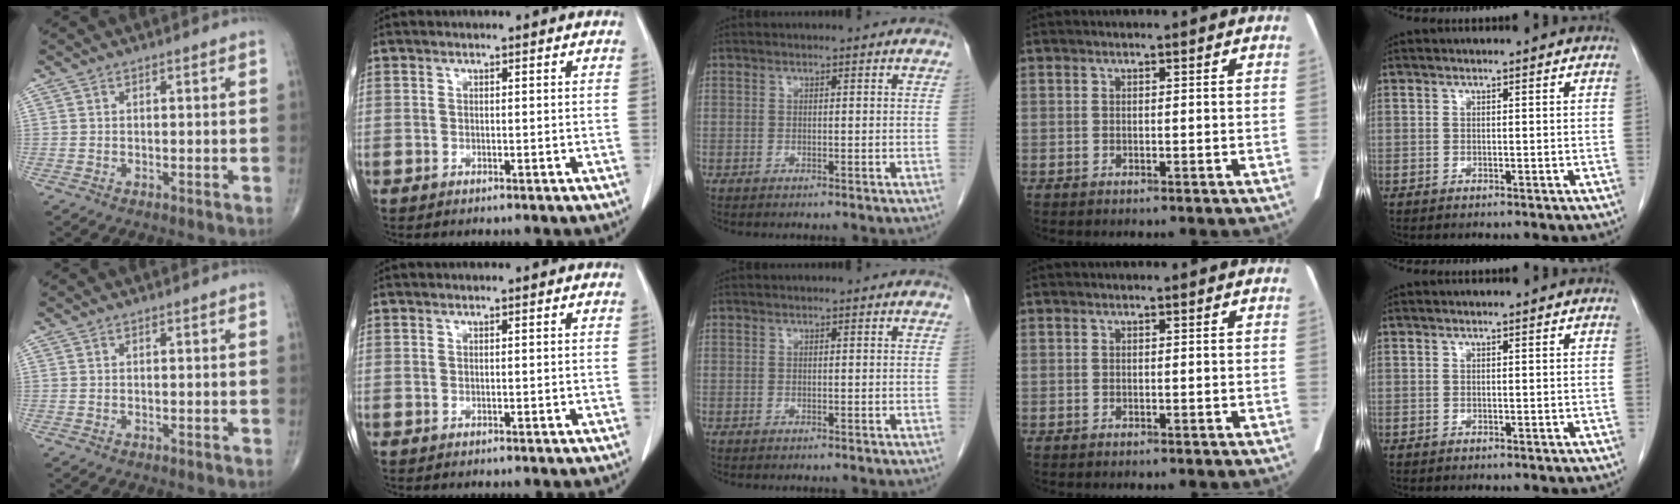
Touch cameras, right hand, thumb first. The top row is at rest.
{}